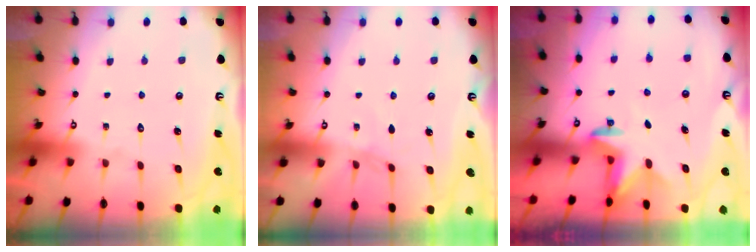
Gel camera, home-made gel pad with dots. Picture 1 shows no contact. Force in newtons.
{"total": 2.2, "press": 2.1, "slide": 0.4}
{"total": 3.0, "press": 2.9, "slide": 0.7}